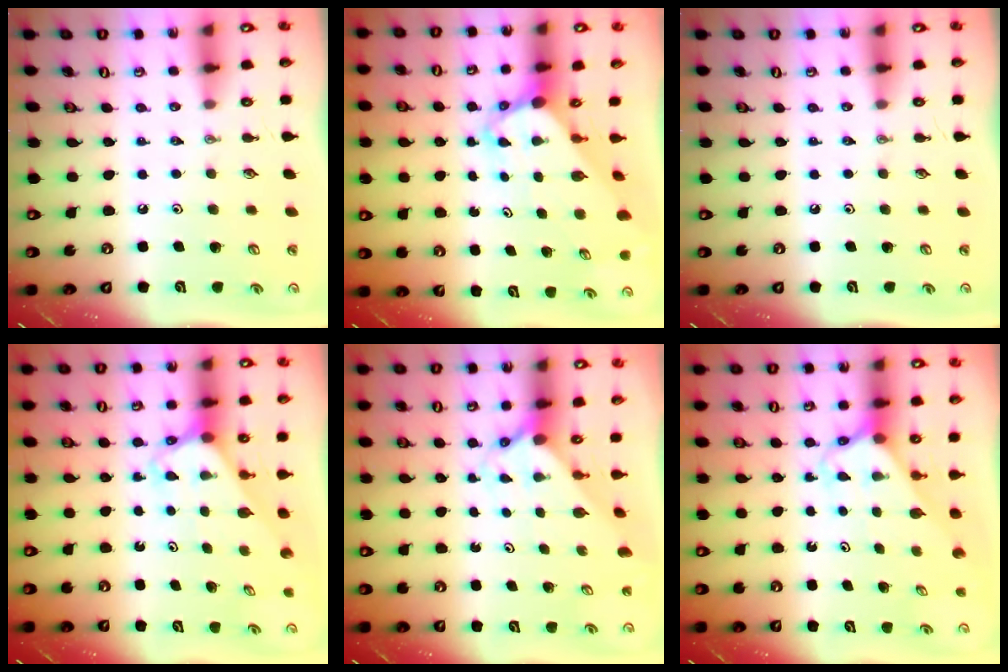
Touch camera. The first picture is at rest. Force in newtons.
{"total": 4.3, "press": 4.2, "slide": 0.5}
{"total": 0.0}
{"total": 2.8, "press": 2.8, "slide": 0.2}
{"total": 1.7, "press": 1.7, "slide": 0.1}
{"total": 2.5, "press": 2.5, "slide": 0.2}